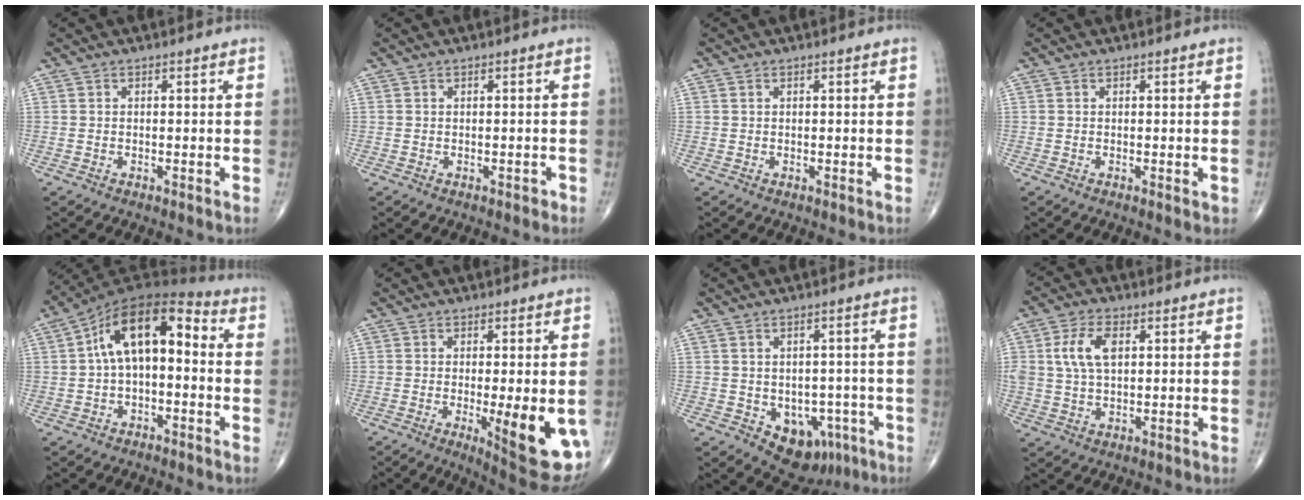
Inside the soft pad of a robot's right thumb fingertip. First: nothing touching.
{"total": 0.6, "force": [-0.2, 0.4, 0.3], "torque": [-0.005, 0.004, -0.002]}
{"total": 0.0}
{"total": 0.7, "force": [-0.1, 0.2, 0.6], "torque": [-0.007, -0.003, 0.000]}
{"total": 13.6, "force": [0.8, 7.2, 11.5], "torque": [-0.174, 0.049, -0.001]}
{"total": 13.4, "force": [-2.9, 3.6, 12.5], "torque": [-0.150, -0.025, -0.027]}
{"total": 9.5, "force": [-3.6, 6.8, 5.5], "torque": [-0.030, 0.020, -0.034]}
{"total": 7.6, "force": [1.8, 4.2, 6.0], "torque": [-0.122, 0.004, 0.036]}